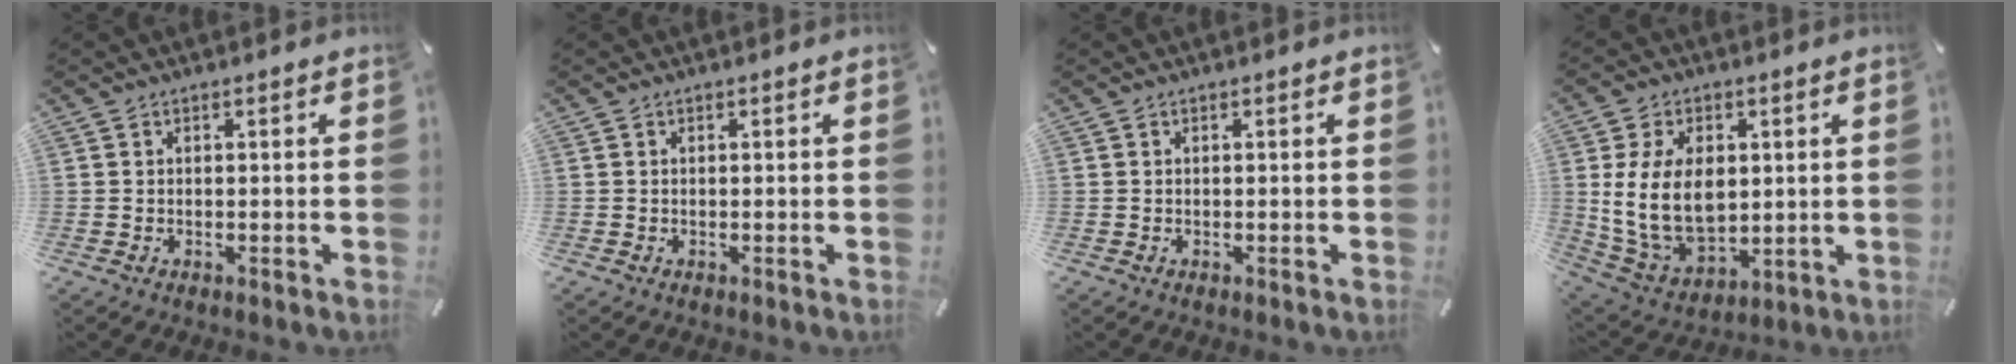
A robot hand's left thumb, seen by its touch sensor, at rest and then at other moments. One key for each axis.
{"total": 0.0}
{"total": 0.0}
{"total": 15.5, "fx": 2.0, "fy": 10.9, "fz": 10.8, "tx": -0.229, "ty": -0.005, "tz": 0.036}